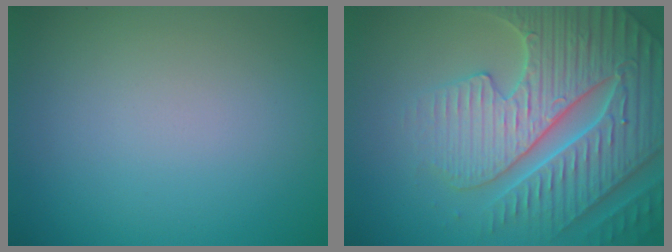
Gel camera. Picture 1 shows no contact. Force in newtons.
{"total": 7.6, "press": 7.4, "slide": 1.7}